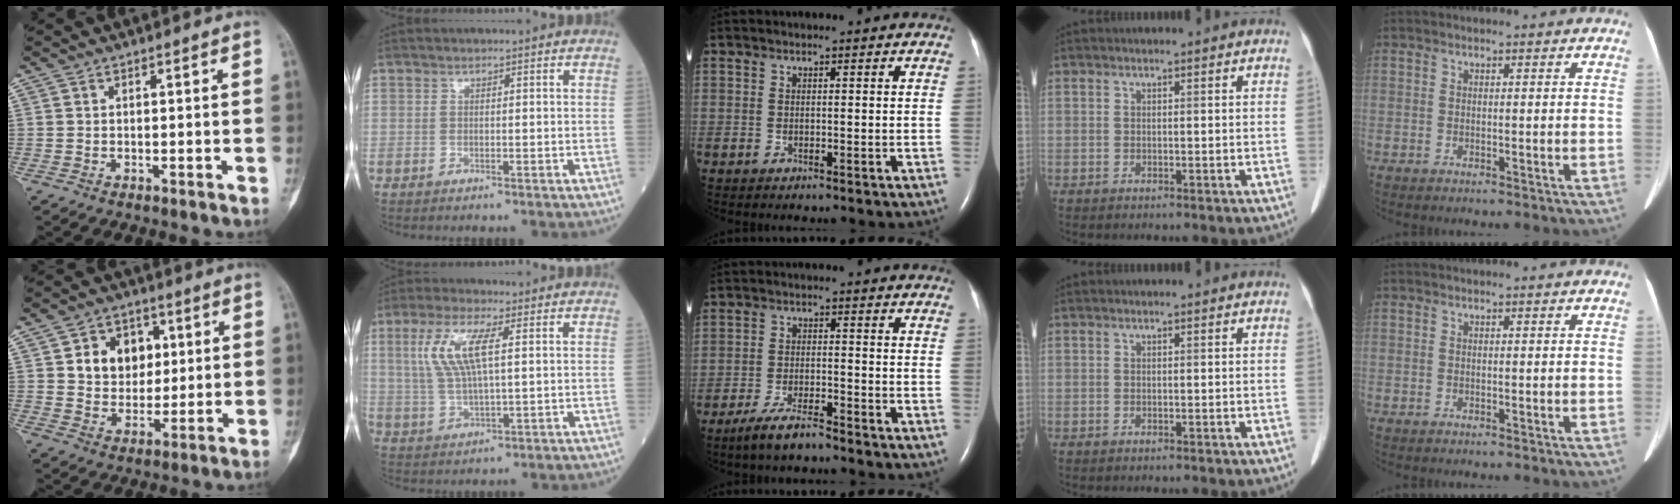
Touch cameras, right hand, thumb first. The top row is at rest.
{"thumb": {"total": 10.5, "force": [2.8, 8.3, 5.8], "torque": [-0.042, -0.007, 0.050]}, "index": {"total": 8.5, "force": [2.5, 1.9, 7.9], "torque": [-0.177, 0.010, 0.051]}, "middle": {"total": 5.2, "force": [-4.3, 0.7, 2.9], "torque": [-0.063, -0.009, -0.082]}}